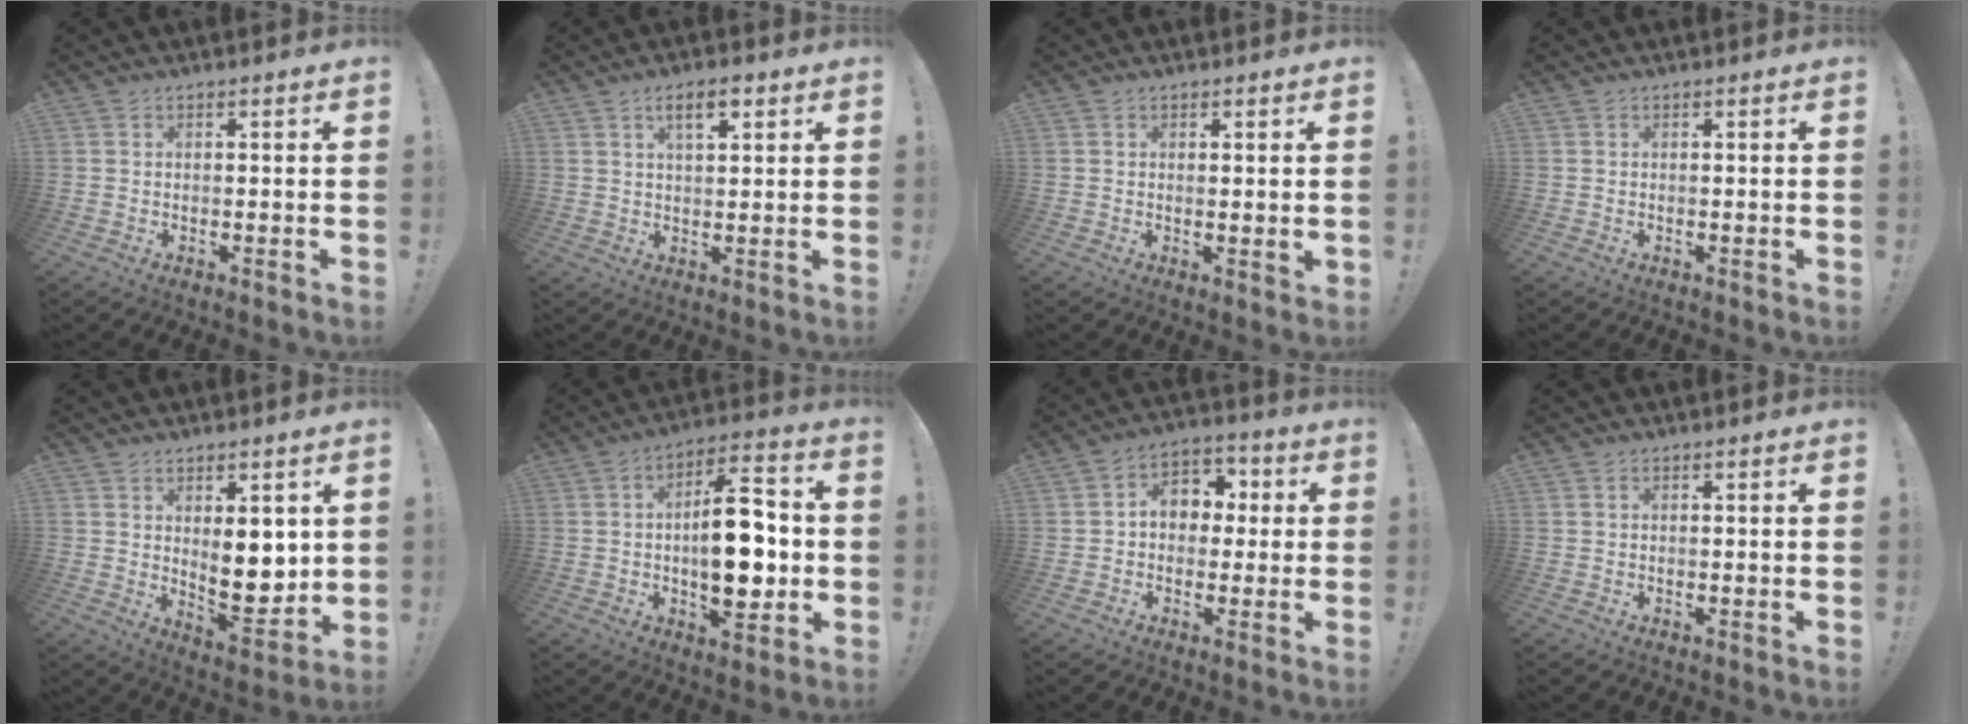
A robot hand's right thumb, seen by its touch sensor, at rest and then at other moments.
{"total": 5.4, "force": [2.6, 2.1, 4.3], "torque": [-0.062, -0.006, 0.040]}
{"total": 1.6, "force": [0.9, 0.3, 1.2], "torque": [-0.002, -0.009, 0.012]}
{"total": 0.0}
{"total": 11.1, "force": [2.7, 5.5, 9.3], "torque": [-0.127, -0.034, 0.050]}
{"total": 17.7, "force": [-1.0, 8.5, 15.5], "torque": [-0.242, 0.009, -0.016]}
{"total": 9.0, "force": [0.8, 7.2, 5.4], "torque": [-0.074, 0.011, 0.022]}
{"total": 0.0}